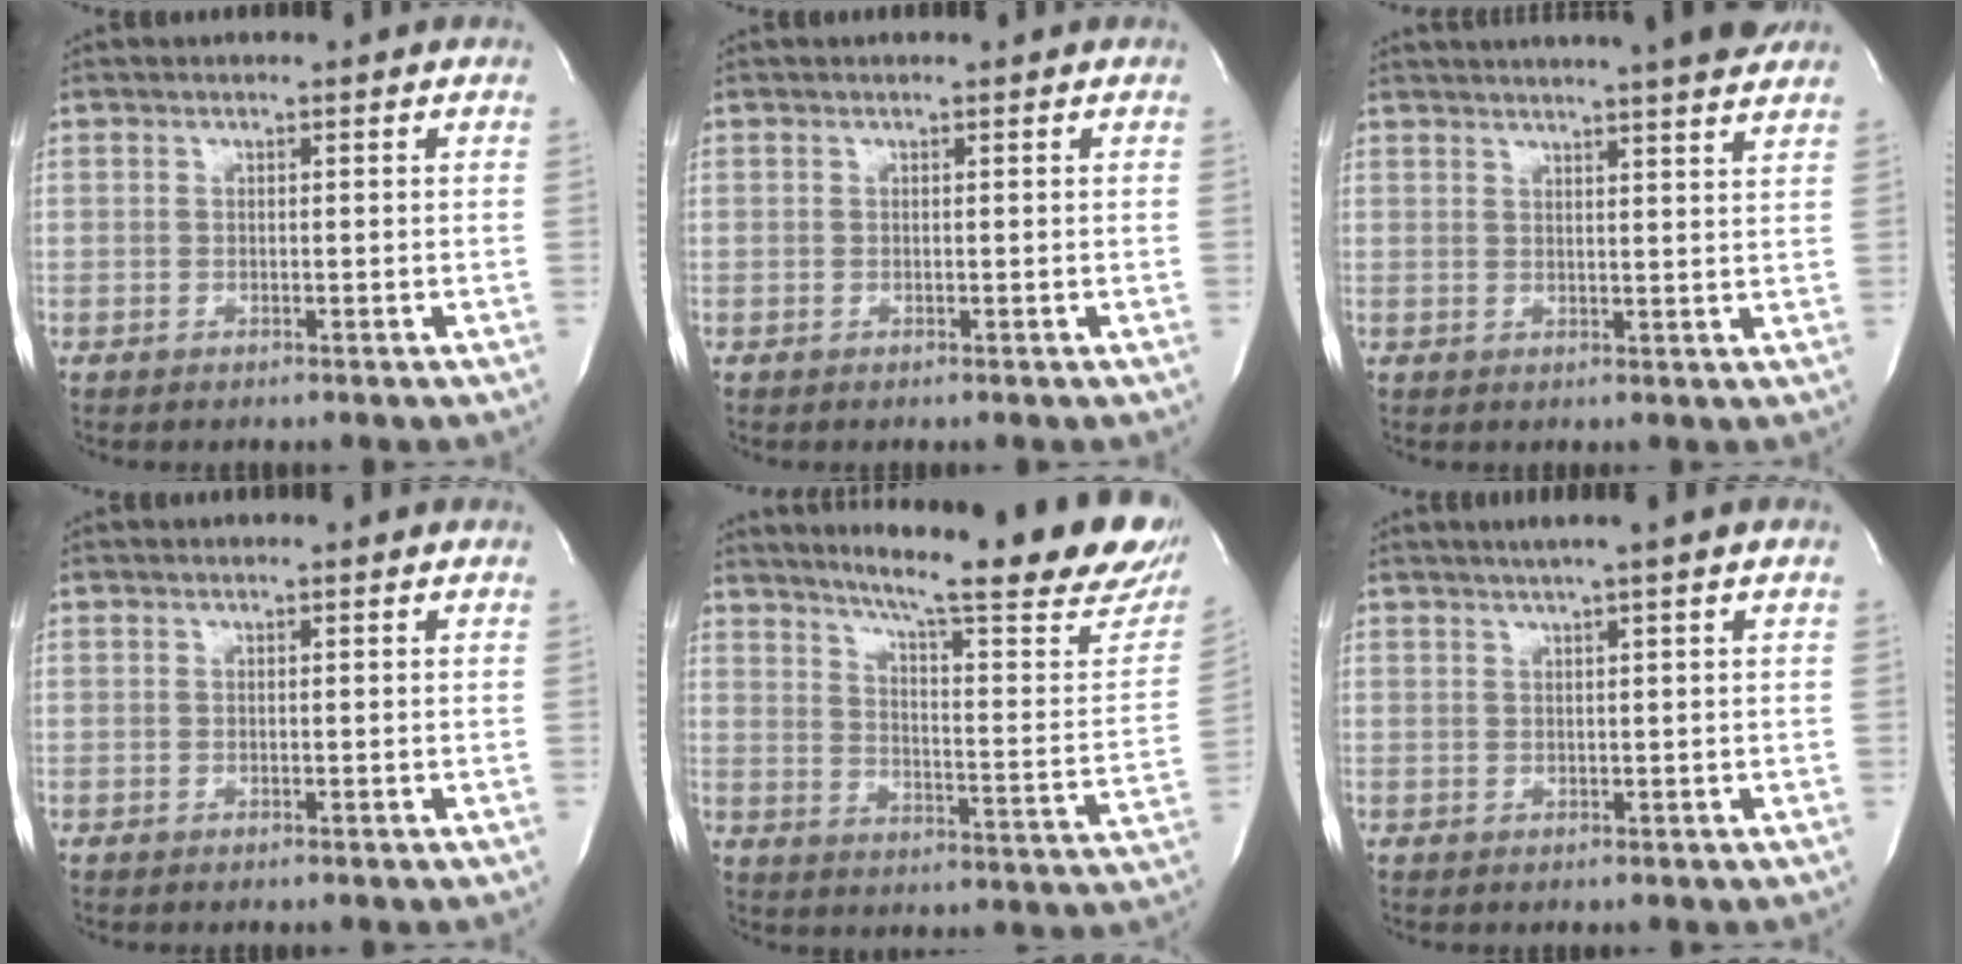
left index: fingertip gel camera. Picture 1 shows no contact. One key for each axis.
{"total": 0.8, "fx": 0.8, "fy": 0.0, "fz": 0.2, "tx": -0.006, "ty": 0.005, "tz": 0.009}
{"total": 15.4, "fx": 13.8, "fy": 0.2, "fz": 6.9, "tx": -0.113, "ty": 0.010, "tz": 0.172}
{"total": 0.0}
{"total": 28.3, "fx": 23.0, "fy": 2.1, "fz": 16.4, "tx": -0.228, "ty": -0.076, "tz": 0.288}
{"total": 2.7, "fx": 1.9, "fy": -0.8, "fz": 1.7, "tx": -0.028, "ty": 0.004, "tz": 0.034}